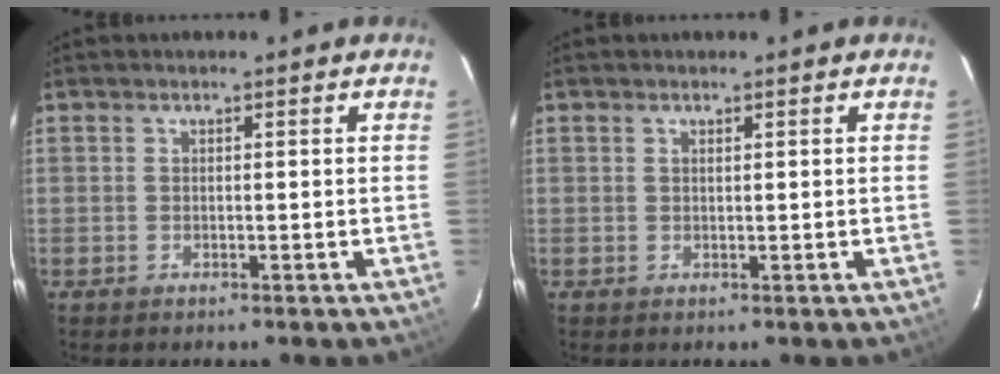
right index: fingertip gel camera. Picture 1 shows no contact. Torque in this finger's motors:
{"motor_torque": [-0.11, 0.06, -0.06, 0.00]}